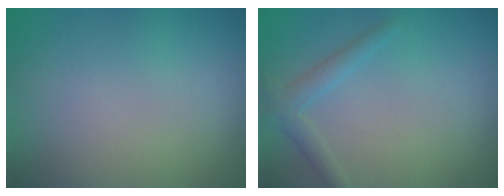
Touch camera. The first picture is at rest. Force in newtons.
{"total": 1.7, "press": 1.7, "slide": 0.1}